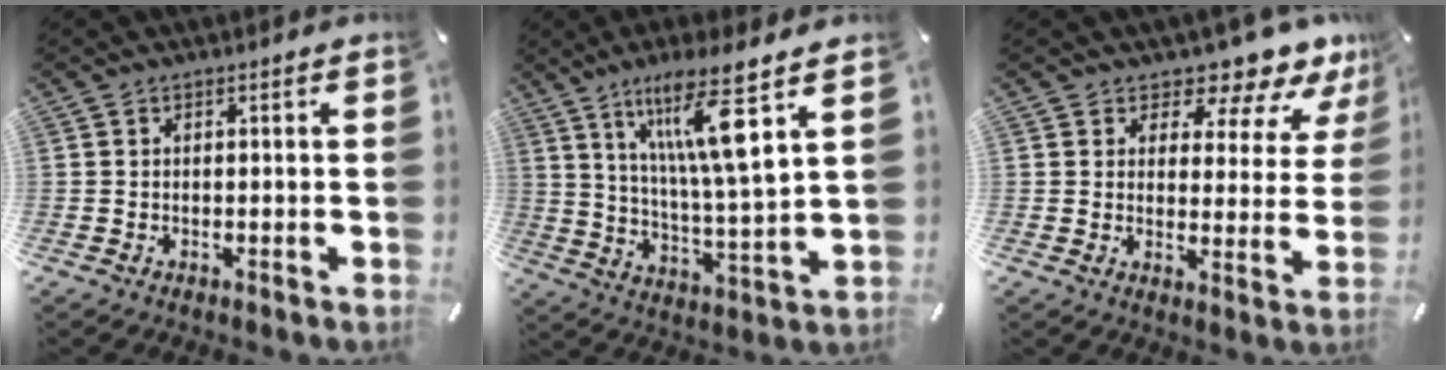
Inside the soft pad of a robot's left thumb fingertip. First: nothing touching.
{"total": 15.8, "force": [9.2, 1.6, 12.8], "torque": [-0.227, -0.040, 0.140]}
{"total": 8.7, "force": [7.4, 3.4, 3.1], "torque": [-0.039, -0.066, 0.126]}